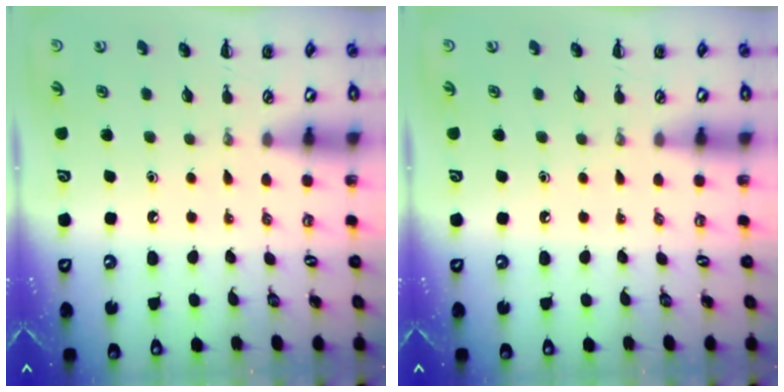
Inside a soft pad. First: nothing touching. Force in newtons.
{"total": 0.0}